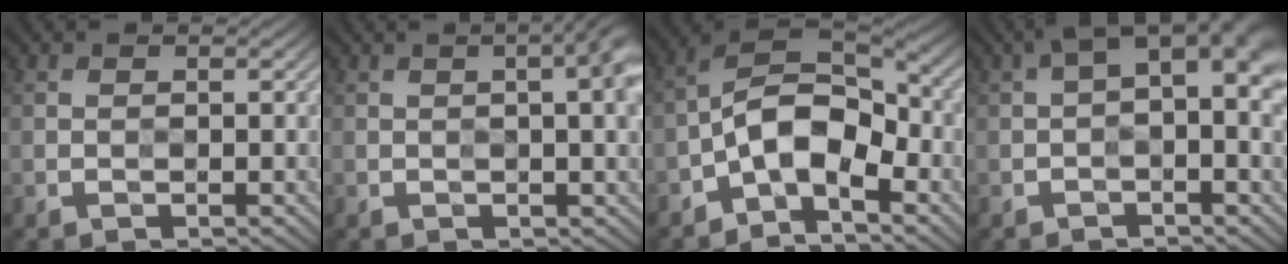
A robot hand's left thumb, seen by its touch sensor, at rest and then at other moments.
{"total": 4.7, "force": [1.0, 1.1, 4.4], "torque": [-0.045, 0.015, -0.001]}
{"total": 8.7, "force": [-3.5, 4.6, 6.6], "torque": [-0.114, 0.012, -0.084]}
{"total": 6.0, "force": [1.0, 2.4, 5.4], "torque": [-0.075, 0.015, 0.008]}